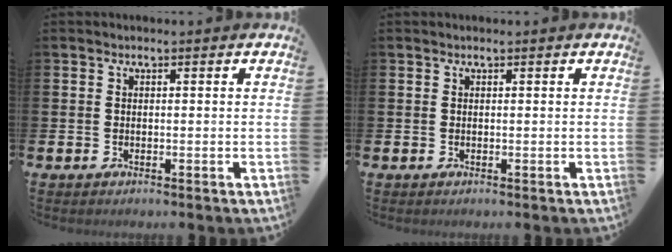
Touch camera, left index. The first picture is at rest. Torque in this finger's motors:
{"motor_torque": [-0.04, -0.18, -0.18, -0.01]}